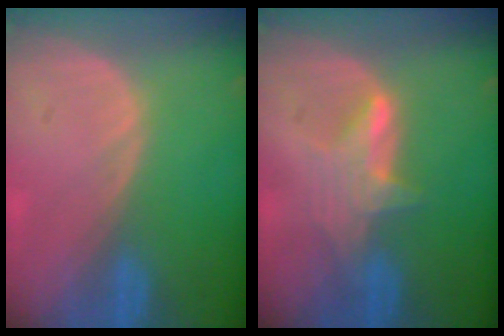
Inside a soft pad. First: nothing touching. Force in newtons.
{"total": 4.3, "press": 4.3, "slide": 0.4}